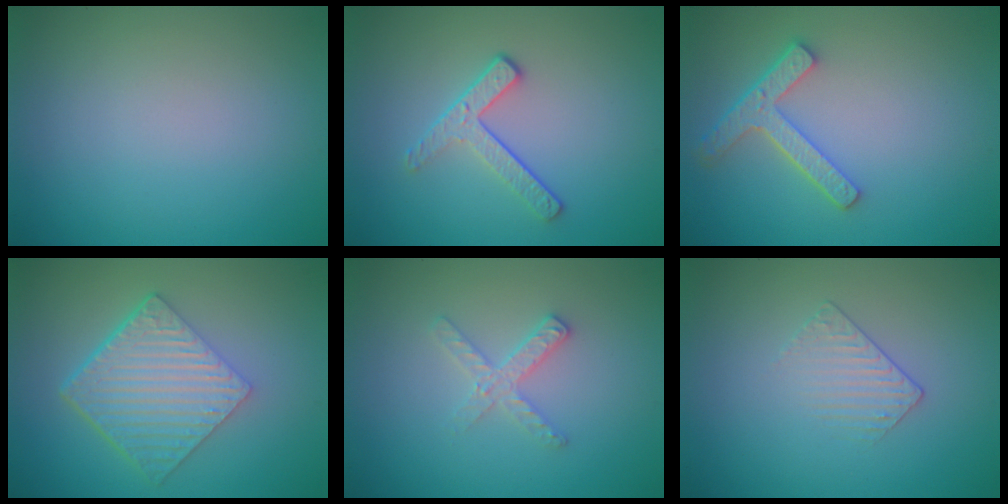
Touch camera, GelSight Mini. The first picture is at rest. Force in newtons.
{"total": 2.3, "press": 1.7, "slide": 1.6}
{"total": 3.9, "press": 3.1, "slide": 2.3}
{"total": 6.4, "press": 4.3, "slide": 4.8}
{"total": 2.0, "press": 2.0, "slide": 0.2}
{"total": 1.3, "press": 0.6, "slide": 1.1}